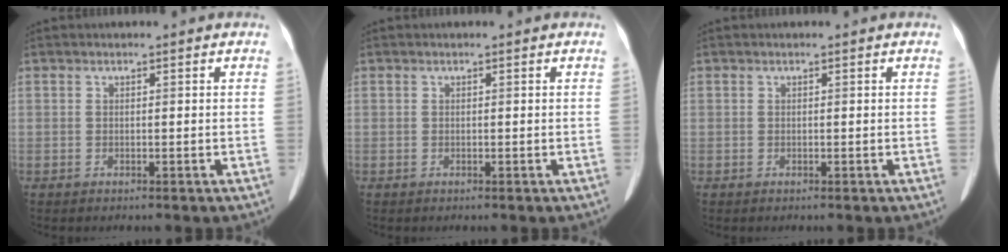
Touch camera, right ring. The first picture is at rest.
{"total": 0.0}
{"total": 0.0}